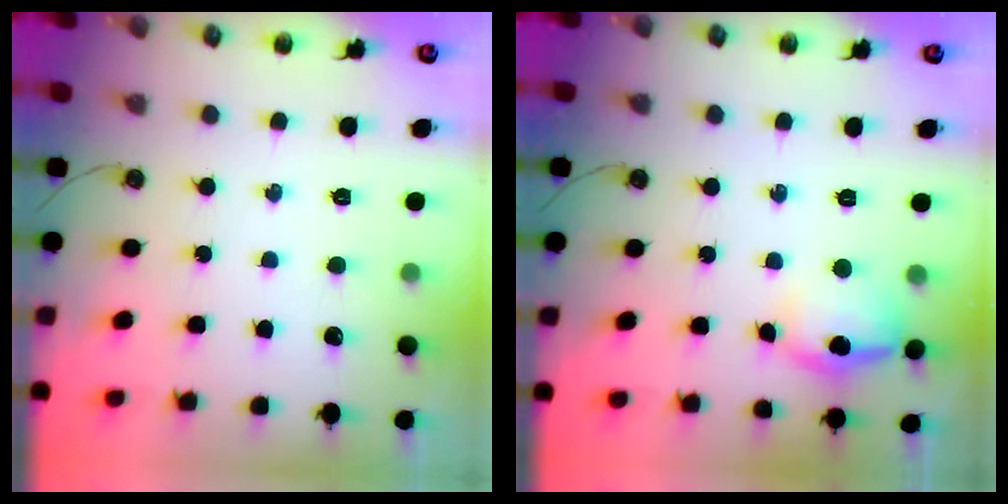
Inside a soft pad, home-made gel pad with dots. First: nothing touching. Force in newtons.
{"total": 13.1, "press": 11.5, "slide": 6.3}